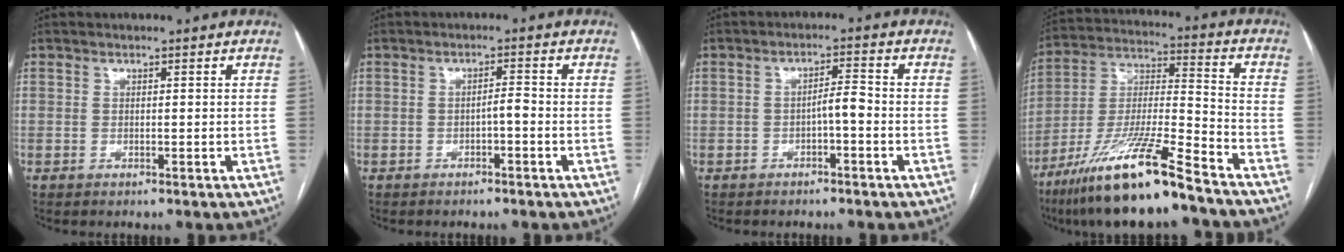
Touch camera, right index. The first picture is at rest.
{"total": 1.8, "force": [-0.8, 0.3, 1.6], "torque": [-0.021, 0.002, -0.015]}
{"total": 2.9, "force": [-1.1, 0.5, 2.7], "torque": [-0.039, 0.008, -0.018]}
{"total": 18.0, "force": [-13.0, 0.7, 12.4], "torque": [-0.257, -0.031, -0.239]}